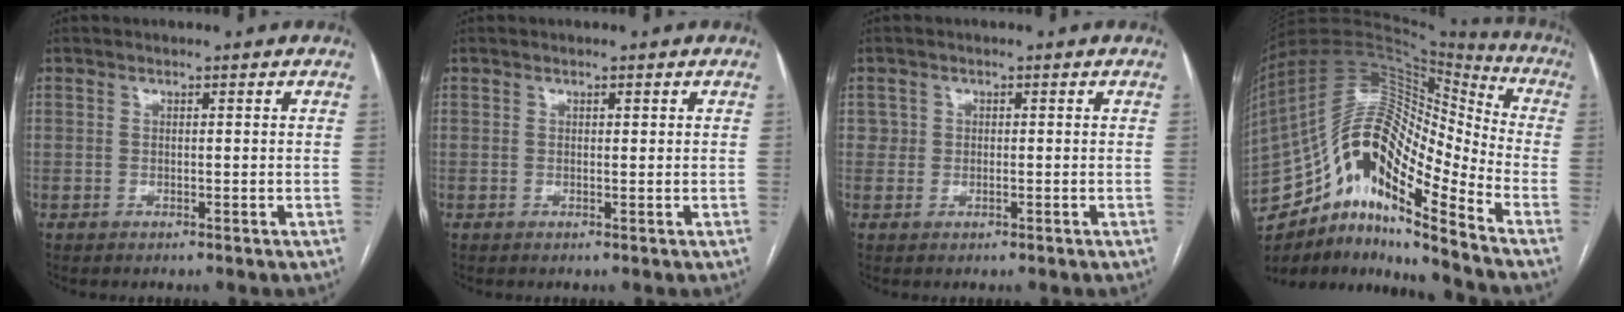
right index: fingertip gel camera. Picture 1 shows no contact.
{"total": 0.7, "force": [0.3, 0.3, 0.5], "torque": [-0.006, 0.001, 0.004]}
{"total": 1.5, "force": [0.4, 1.4, 0.0], "torque": [0.012, 0.003, 0.002]}
{"total": 22.4, "force": [-13.4, 5.9, 17.0], "torque": [-0.336, 0.040, -0.234]}